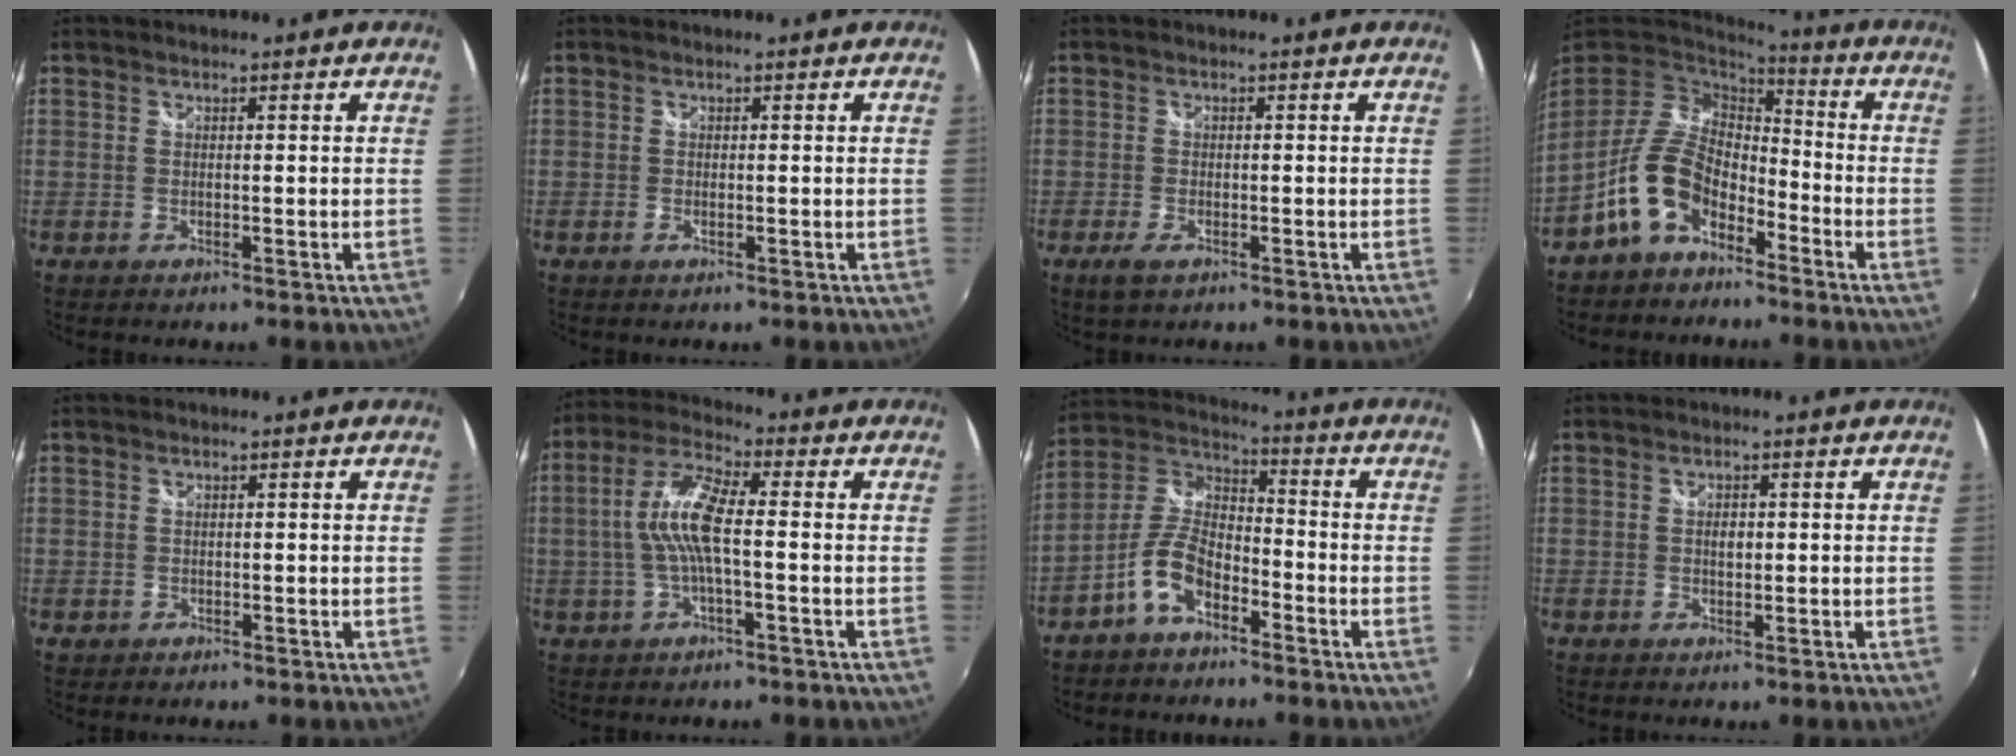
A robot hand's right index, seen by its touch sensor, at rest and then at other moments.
{"total": 0.6, "force": [-0.3, 0.3, 0.5], "torque": [-0.011, -0.003, -0.005]}
{"total": 3.1, "force": [-1.8, 1.3, 2.1], "torque": [-0.046, -0.008, -0.032]}
{"total": 11.7, "force": [-6.6, 7.0, 6.6], "torque": [-0.135, 0.015, -0.120]}
{"total": 1.0, "force": [0.0, 1.0, 0.1], "torque": [0.001, 0.001, 0.000]}
{"total": 9.5, "force": [-0.5, 2.0, 9.3], "torque": [-0.191, 0.010, -0.009]}
{"total": 9.1, "force": [-5.3, 4.3, 6.0], "torque": [-0.137, 0.016, -0.104]}
{"total": 1.4, "force": [0.0, 0.9, 1.1], "torque": [-0.017, 0.002, -0.001]}